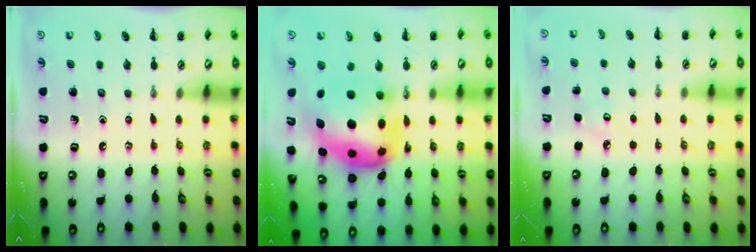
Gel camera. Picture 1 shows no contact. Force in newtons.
{"total": 10.2, "press": 9.8, "slide": 2.8}
{"total": 2.8, "press": 2.7, "slide": 0.8}